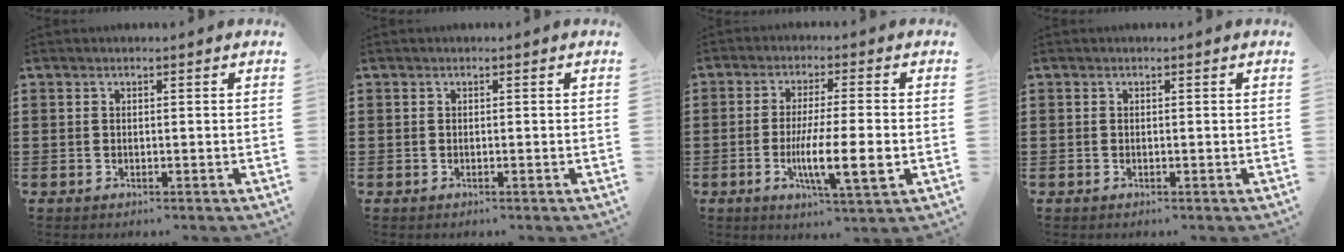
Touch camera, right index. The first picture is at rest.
{"total": 0.0}
{"total": 10.0, "force": [-2.1, 1.4, 9.6], "torque": [-0.178, -0.017, -0.036]}
{"total": 0.0}